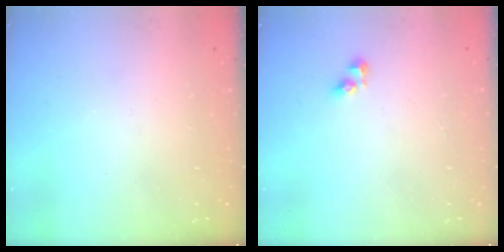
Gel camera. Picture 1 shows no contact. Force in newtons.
{"total": 4.1, "press": 4.0, "slide": 0.6}